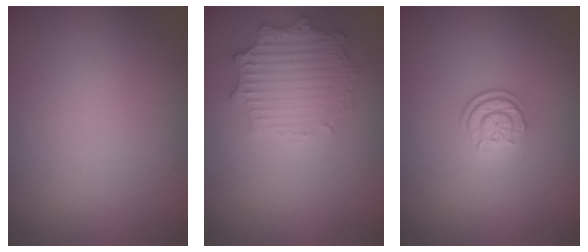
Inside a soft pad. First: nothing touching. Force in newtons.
{"total": 2.9, "press": 2.9, "slide": 0.1}
{"total": 2.2, "press": 1.8, "slide": 1.3}